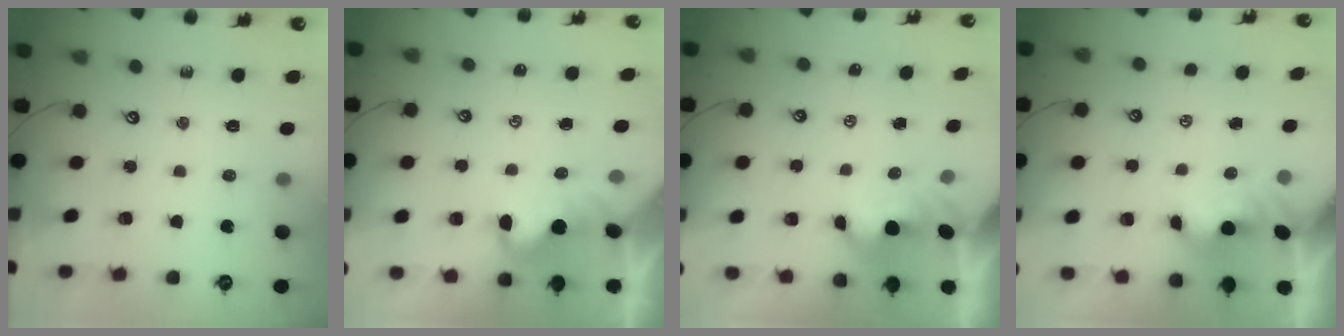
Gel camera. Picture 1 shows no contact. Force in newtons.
{"total": 1.5, "press": 1.4, "slide": 0.3}
{"total": 2.7, "press": 2.7, "slide": 0.6}
{"total": 1.6, "press": 1.5, "slide": 0.7}